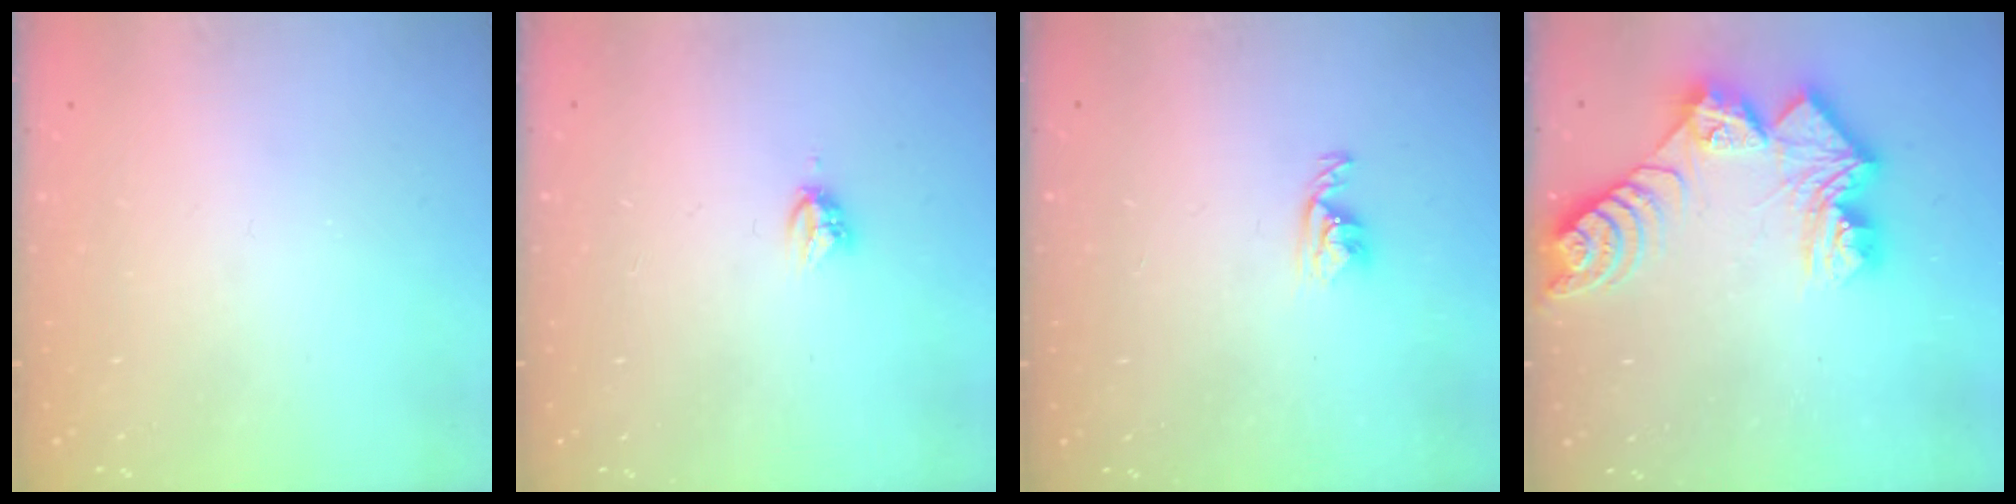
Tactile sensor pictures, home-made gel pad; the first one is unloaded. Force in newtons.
{"total": 3.9, "press": 3.9, "slide": 0.4}
{"total": 3.3, "press": 3.3, "slide": 0.5}
{"total": 13.7, "press": 13.6, "slide": 1.2}